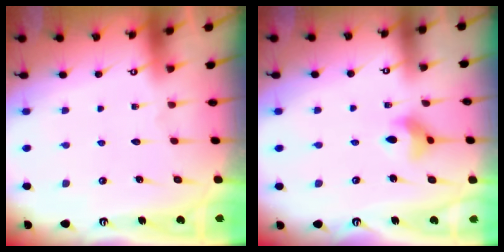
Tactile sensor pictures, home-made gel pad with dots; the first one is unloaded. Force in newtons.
{"total": 7.0, "press": 6.9, "slide": 0.9}